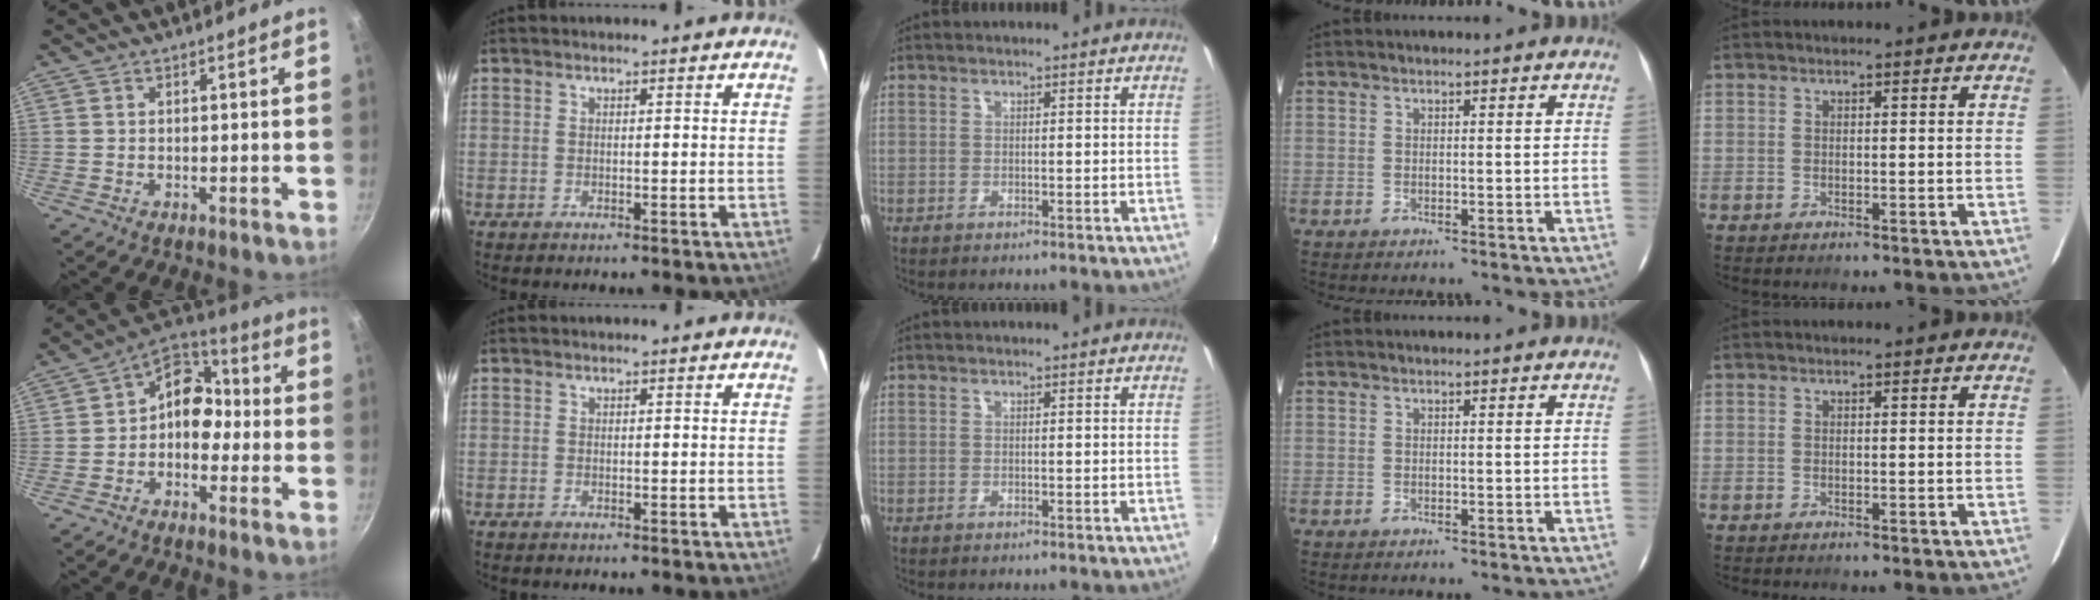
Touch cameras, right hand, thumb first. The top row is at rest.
{"thumb": {"total": 9.9, "force": [-1.2, 7.6, 6.4], "torque": [-0.052, 0.048, -0.041]}}